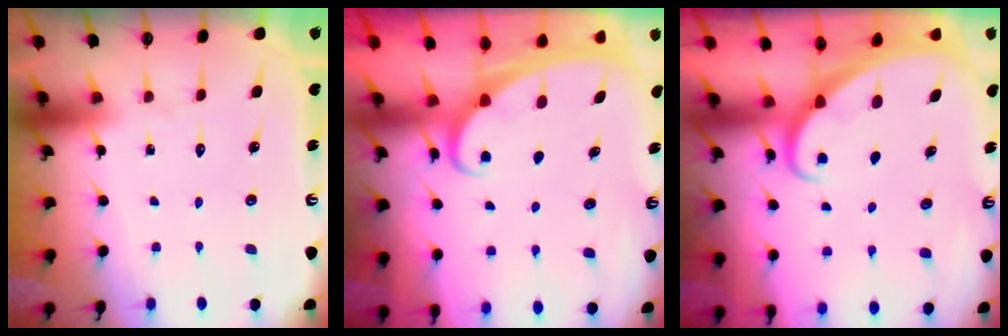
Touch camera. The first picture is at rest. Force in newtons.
{"total": 1.9, "press": 1.9, "slide": 0.1}
{"total": 1.6, "press": 1.6, "slide": 0.0}